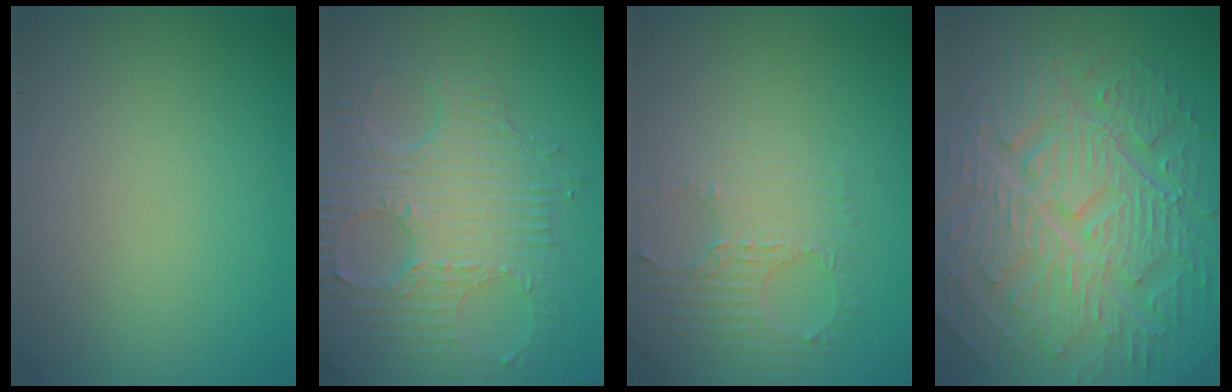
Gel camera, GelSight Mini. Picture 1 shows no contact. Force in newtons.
{"total": 8.1, "press": 5.8, "slide": 5.7}
{"total": 2.9, "press": 2.3, "slide": 1.8}
{"total": 10.3, "press": 7.0, "slide": 7.5}